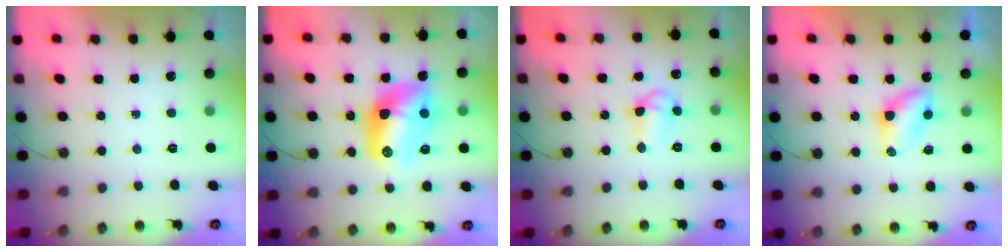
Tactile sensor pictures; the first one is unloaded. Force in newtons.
{"total": 13.8, "press": 13.7, "slide": 1.4}
{"total": 7.6, "press": 7.6, "slide": 0.7}
{"total": 5.0, "press": 5.0, "slide": 0.5}